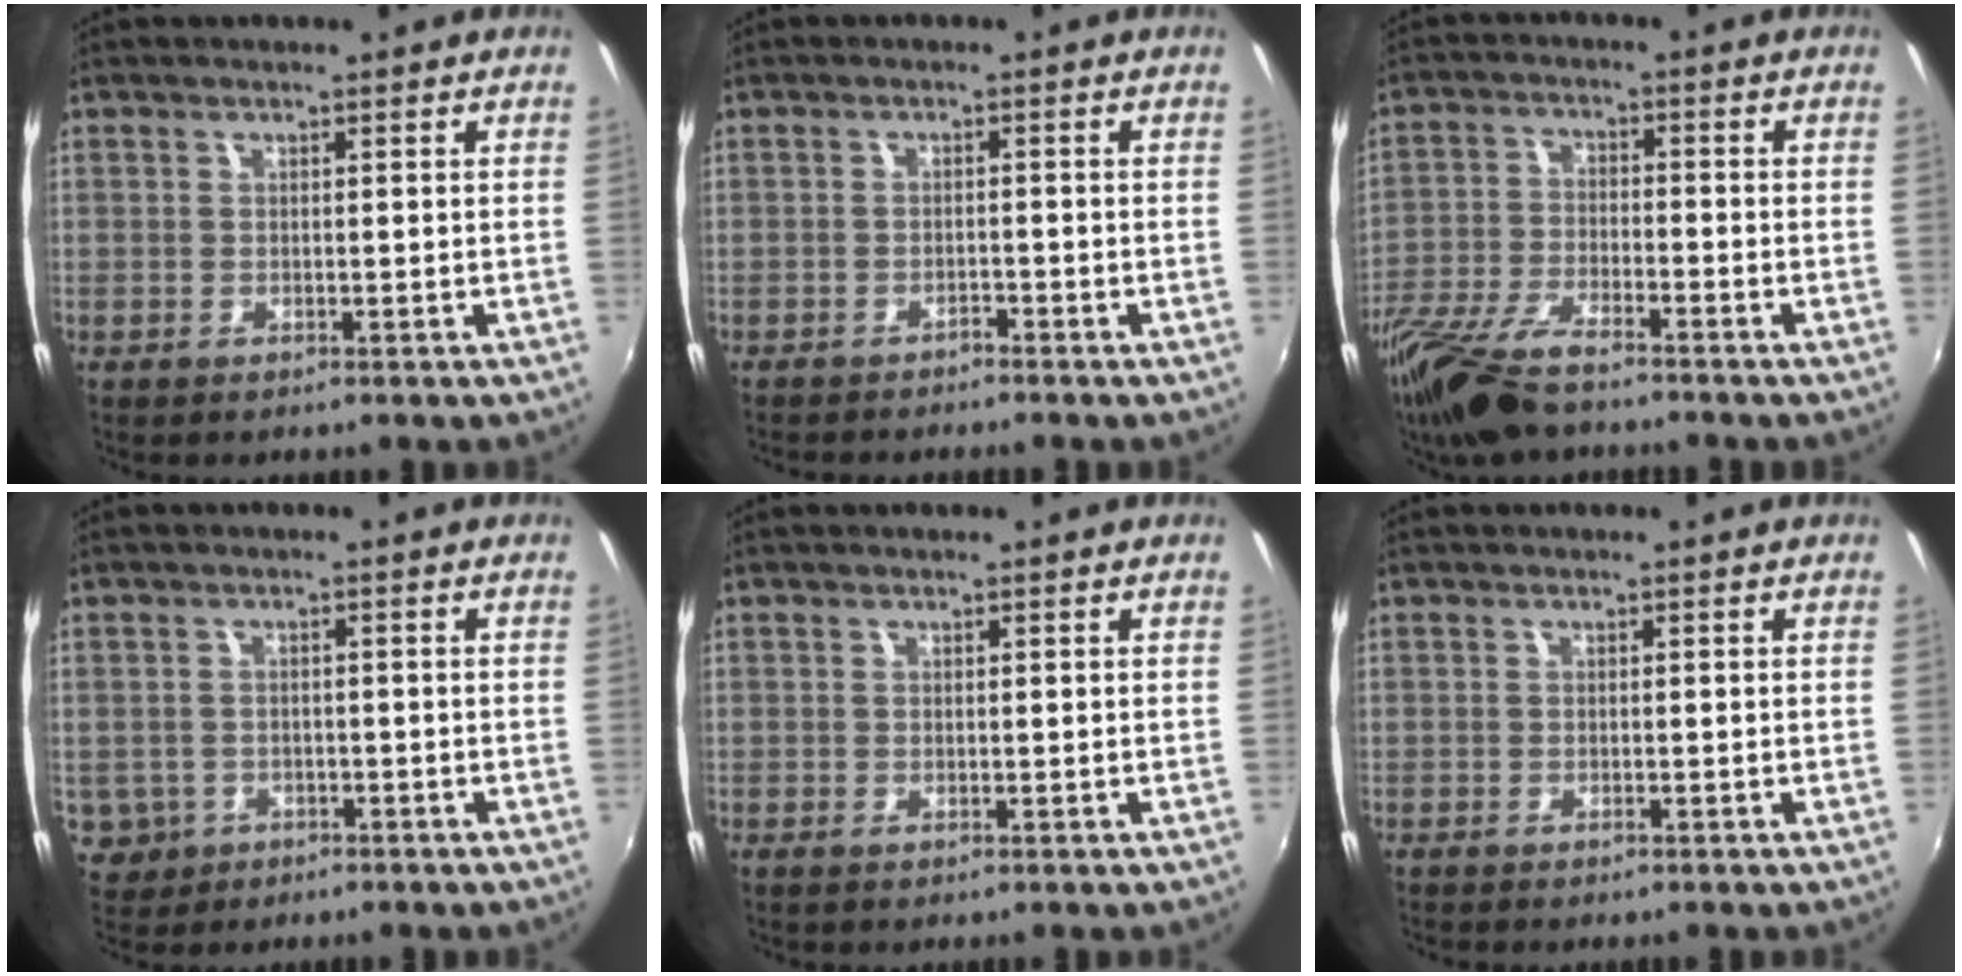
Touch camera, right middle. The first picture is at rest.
{"total": 2.5, "force": [-2.5, 0.2, 0.5], "torque": [-0.017, -0.011, -0.042]}
{"total": 12.3, "force": [-9.5, 3.0, 7.1], "torque": [-0.161, -0.029, -0.189]}
{"total": 4.9, "force": [-1.6, 4.5, 1.4], "torque": [-0.043, -0.001, -0.015]}
{"total": 0.0}
{"total": 0.6, "force": [-0.6, -0.1, 0.1], "torque": [-0.003, -0.004, -0.012]}